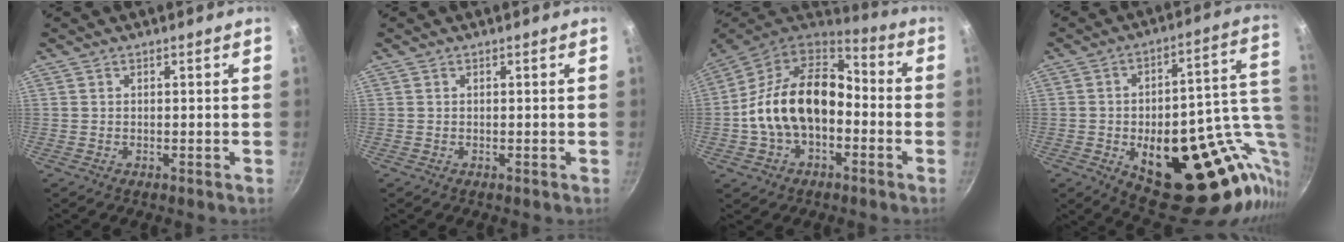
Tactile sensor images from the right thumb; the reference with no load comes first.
{"total": 0.0}
{"total": 19.3, "force": [-2.4, 12.9, 14.2], "torque": [-0.229, 0.052, -0.051]}
{"total": 30.4, "force": [-6.4, 14.9, 25.7], "torque": [-0.282, 0.011, -0.068]}